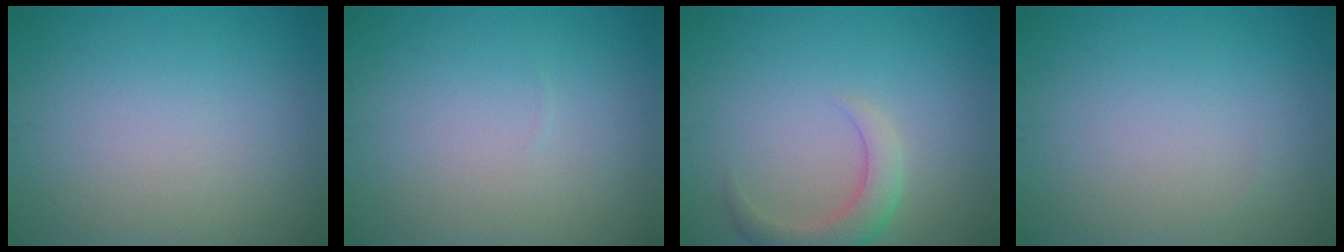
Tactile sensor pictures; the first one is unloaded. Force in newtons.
{"total": 0.0}
{"total": 3.0, "press": 3.0, "slide": 0.3}
{"total": 0.0}